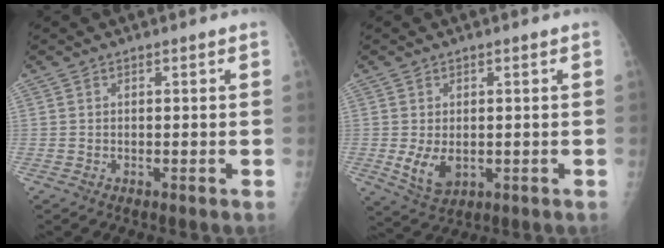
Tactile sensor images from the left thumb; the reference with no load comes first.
{"total": 5.5, "force": [-0.6, 3.6, 4.1], "torque": [-0.069, -0.013, 0.002]}